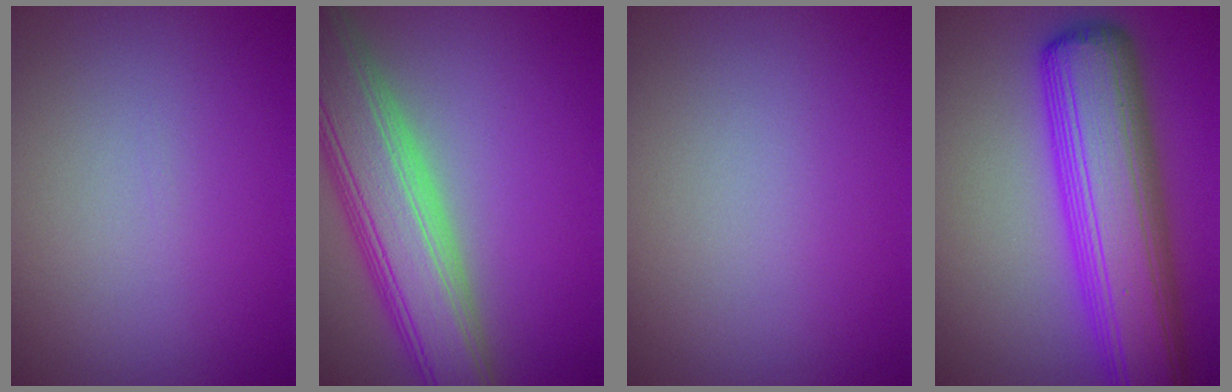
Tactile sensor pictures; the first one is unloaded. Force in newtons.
{"total": 9.2, "press": 9.2, "slide": 0.8}
{"total": 0.0}
{"total": 10.9, "press": 10.8, "slide": 0.3}